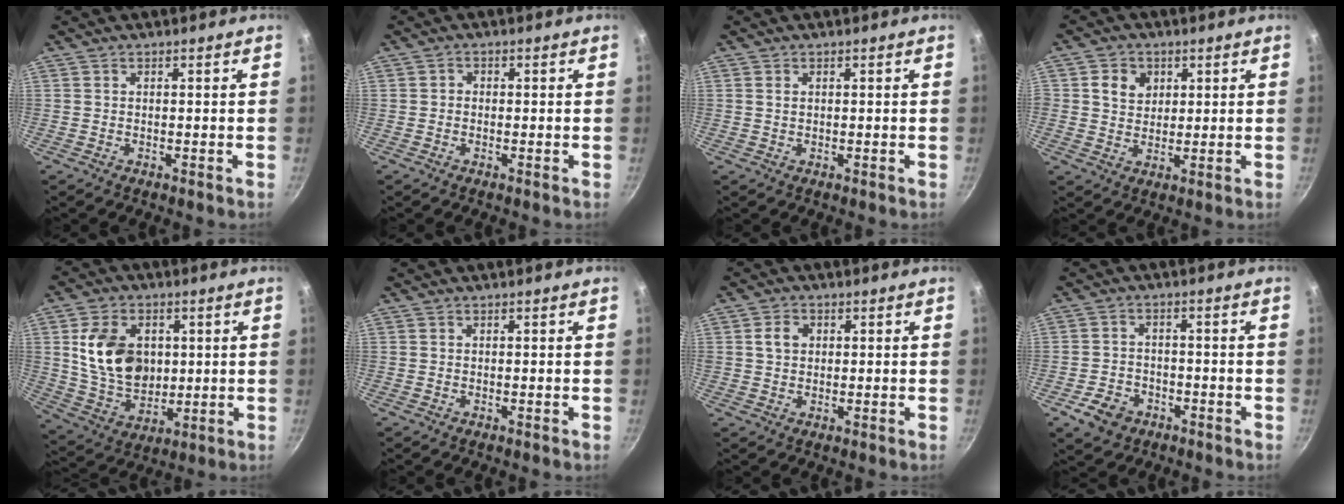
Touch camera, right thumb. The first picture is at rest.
{"total": 1.0, "force": [-0.2, 0.9, 0.4], "torque": [-0.005, 0.005, -0.005]}
{"total": 0.8, "force": [0.3, 0.6, 0.5], "torque": [-0.008, 0.002, 0.005]}
{"total": 5.5, "force": [1.7, 4.7, 2.3], "torque": [-0.012, -0.001, 0.028]}
{"total": 14.8, "force": [2.6, 10.9, 9.7], "torque": [-0.149, -0.013, 0.056]}
{"total": 0.0}
{"total": 3.5, "force": [0.8, 2.9, 1.9], "torque": [-0.020, 0.005, 0.012]}
{"total": 6.3, "force": [-3.4, 4.6, 2.7], "torque": [-0.041, 0.027, -0.053]}